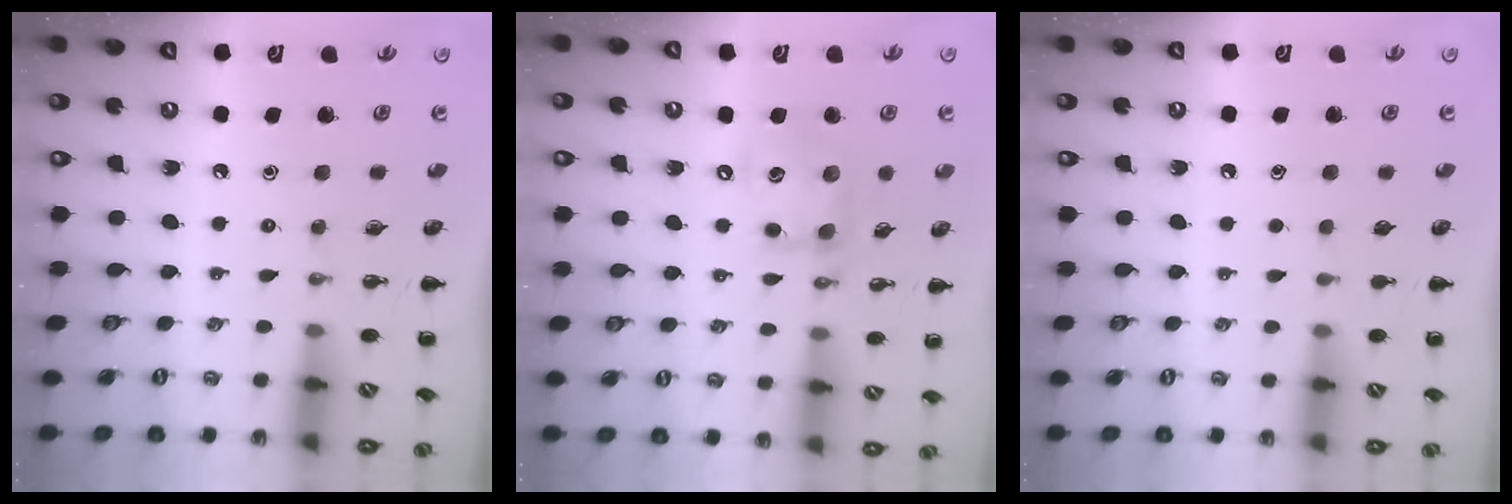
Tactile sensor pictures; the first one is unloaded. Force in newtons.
{"total": 12.6, "press": 12.5, "slide": 1.9}
{"total": 0.8, "press": 0.8, "slide": 0.1}